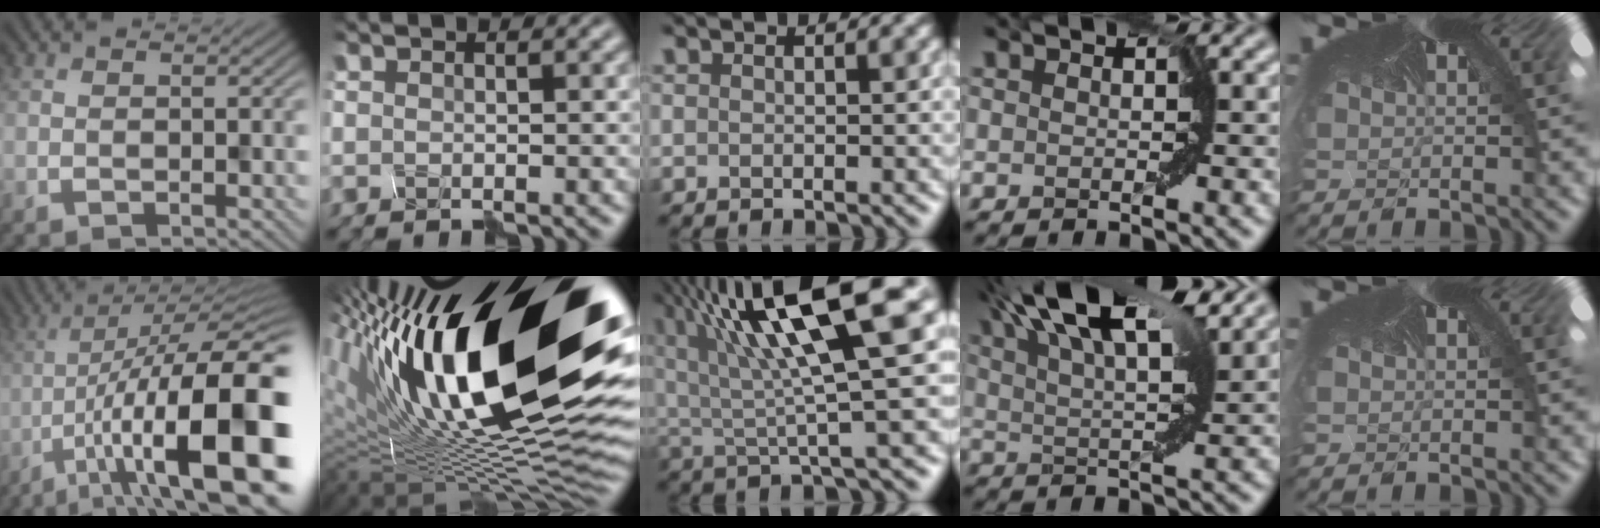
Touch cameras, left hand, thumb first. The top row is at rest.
{"thumb": {"total": 18.5, "force": [-6.4, 6.9, 15.9], "torque": [-0.250, -0.004, -0.107]}, "index": {"total": 21.1, "force": [5.4, 8.4, 18.6], "torque": [-0.325, 0.038, 0.095]}, "middle": {"total": 13.3, "force": [5.8, 2.9, 11.7], "torque": [-0.197, 0.015, 0.104]}, "ring": {"total": 10.6, "force": [7.2, 2.7, 7.3], "torque": [-0.123, 0.038, 0.104]}}